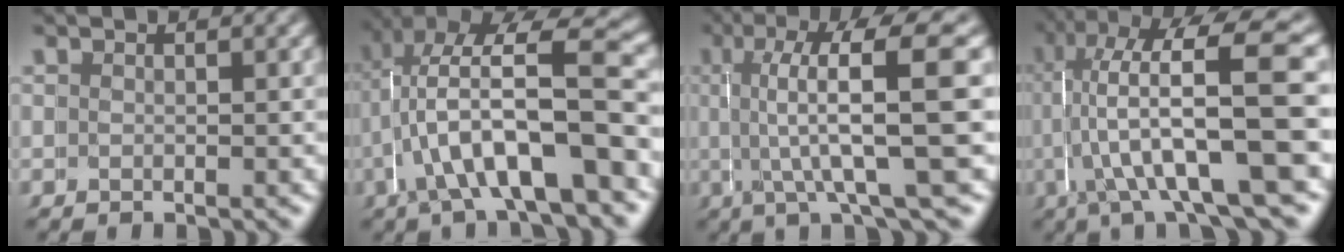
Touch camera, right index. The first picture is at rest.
{"total": 7.8, "force": [-0.7, 2.7, 7.2], "torque": [-0.127, -0.007, -0.004]}
{"total": 8.0, "force": [1.1, 0.5, 7.9], "torque": [-0.121, 0.003, 0.019]}
{"total": 10.7, "force": [0.4, 2.9, 10.2], "torque": [-0.158, 0.004, 0.009]}